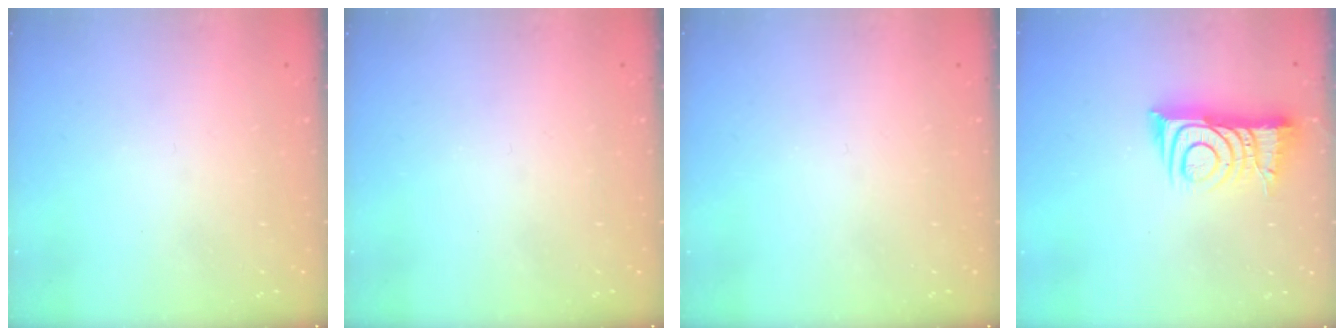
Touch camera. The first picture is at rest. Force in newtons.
{"total": 0.0}
{"total": 0.0}
{"total": 10.1, "press": 10.1, "slide": 1.0}